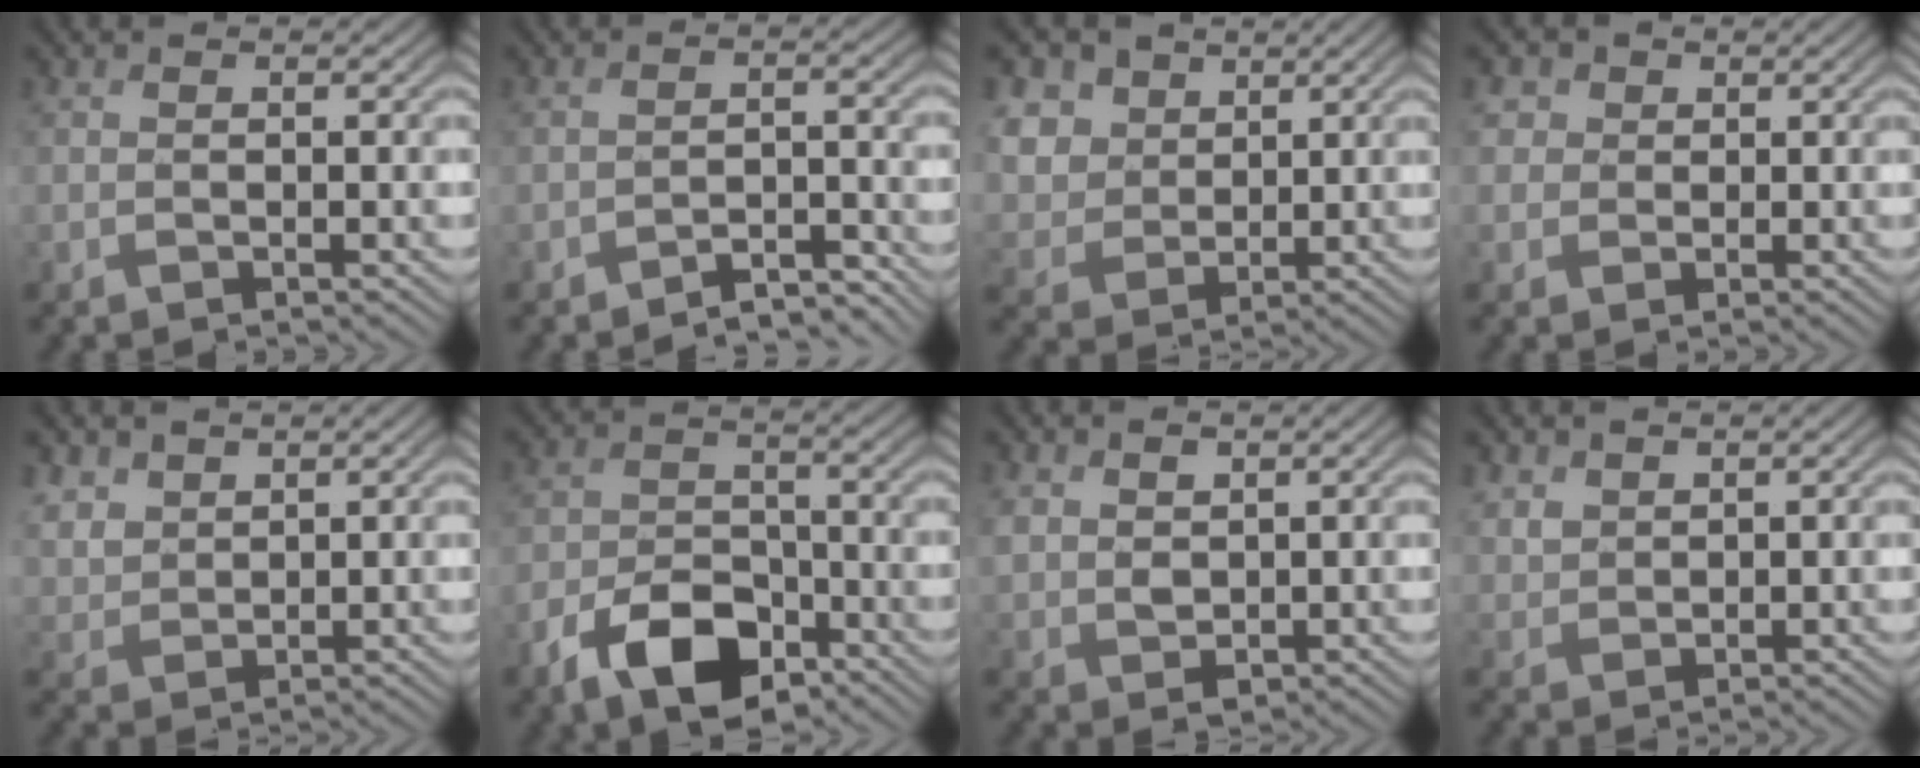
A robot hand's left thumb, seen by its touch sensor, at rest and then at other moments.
{"total": 3.4, "force": [-3.1, 0.7, 1.3], "torque": [-0.020, 0.005, -0.052]}
{"total": 7.6, "force": [3.3, 6.1, 3.3], "torque": [-0.139, 0.006, 0.066]}
{"total": 3.7, "force": [1.3, 3.3, 1.0], "torque": [-0.049, 0.003, 0.021]}
{"total": 4.7, "force": [3.1, 3.1, 1.8], "torque": [-0.063, 0.000, 0.067]}
{"total": 8.9, "force": [-5.4, 4.8, 5.2], "torque": [-0.097, -0.004, -0.107]}
{"total": 3.8, "force": [1.8, 2.7, 2.1], "torque": [-0.059, -0.003, 0.038]}
{"total": 3.1, "force": [2.2, 2.0, 1.0], "torque": [-0.032, 0.002, 0.051]}